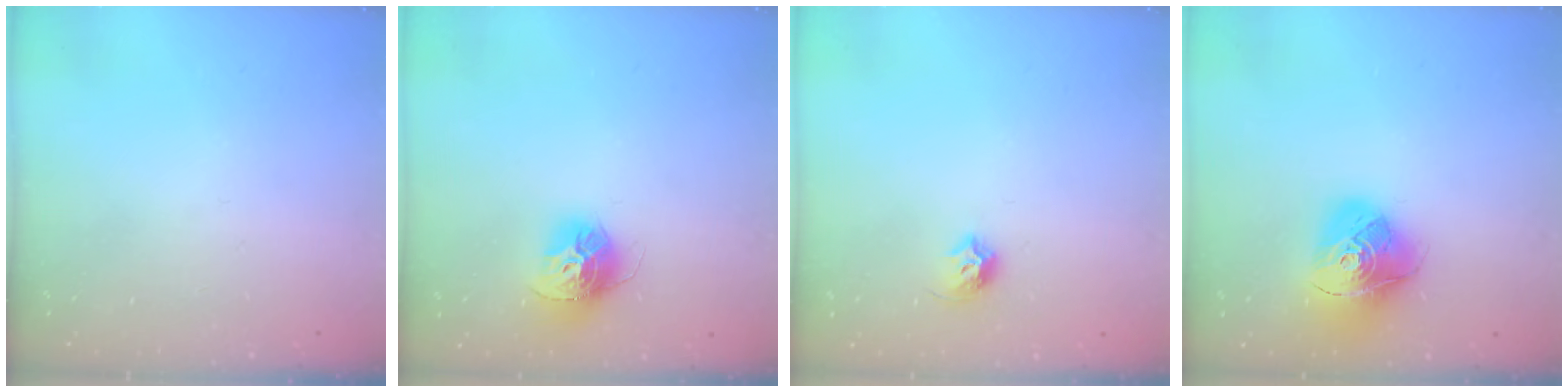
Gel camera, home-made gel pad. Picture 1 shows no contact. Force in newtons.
{"total": 13.2, "press": 13.1, "slide": 1.3}
{"total": 7.1, "press": 7.0, "slide": 0.8}
{"total": 16.4, "press": 16.3, "slide": 1.8}